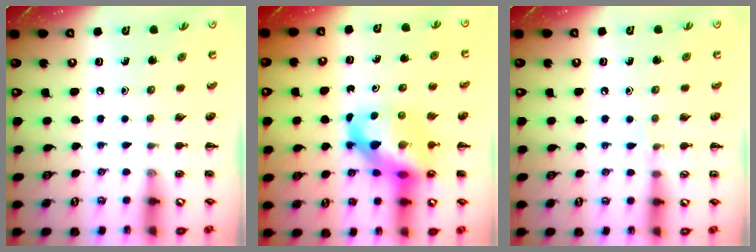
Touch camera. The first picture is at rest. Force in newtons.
{"total": 15.9, "press": 15.3, "slide": 4.2}
{"total": 3.0, "press": 2.8, "slide": 0.9}